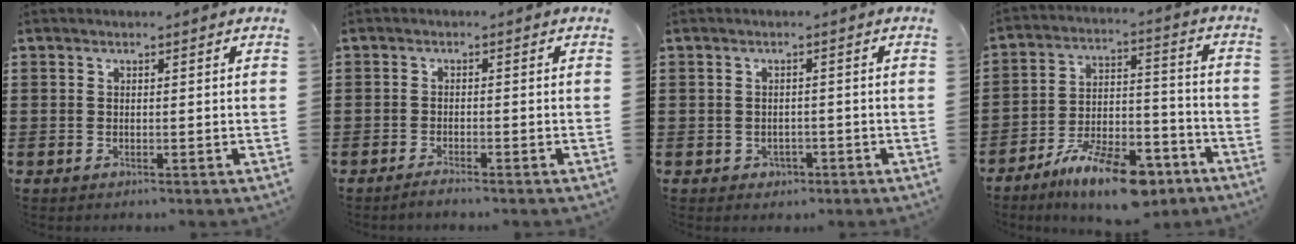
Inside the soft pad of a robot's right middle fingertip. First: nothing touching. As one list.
[{"total": 1.3, "force": [-1.2, -0.1, 0.5], "torque": [-0.009, -0.001, -0.023]}, {"total": 1.1, "force": [-0.6, 0.9, 0.2], "torque": [-0.008, 0.001, -0.014]}, {"total": 12.4, "force": [-9.5, 3.5, 7.2], "torque": [-0.117, 0.040, -0.171]}]